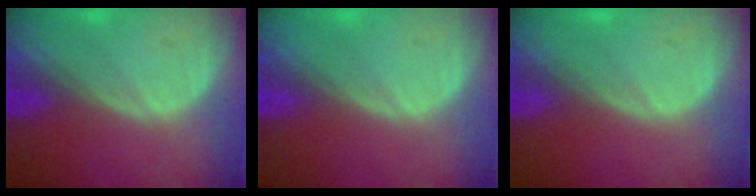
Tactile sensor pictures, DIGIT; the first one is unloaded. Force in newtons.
{"total": 0.0}
{"total": 0.0}